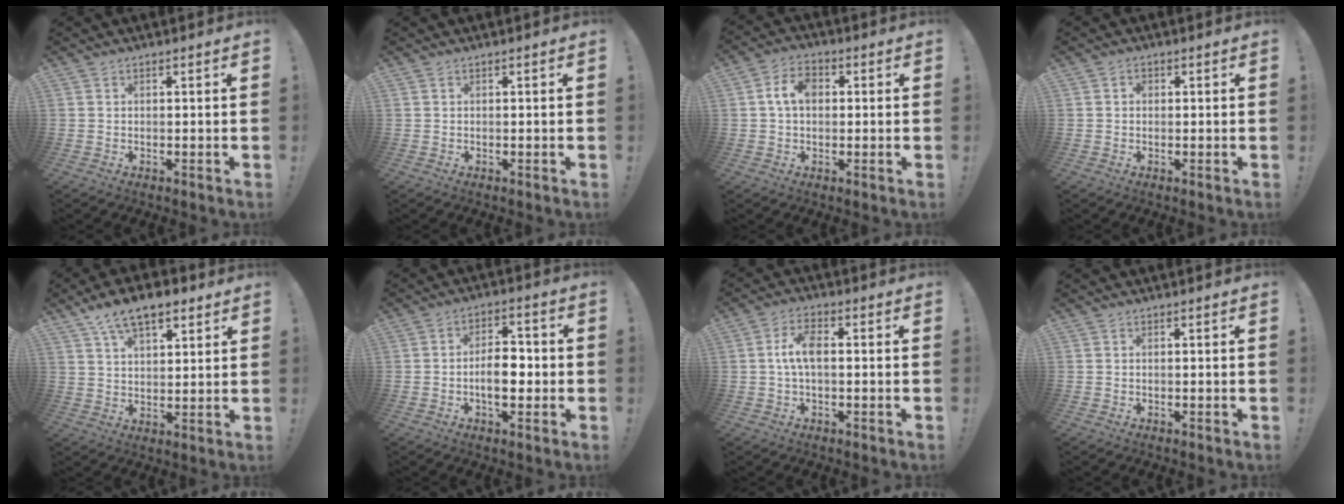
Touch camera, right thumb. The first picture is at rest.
{"total": 0.0}
{"total": 7.3, "force": [0.9, 4.9, 5.3], "torque": [-0.092, 0.017, 0.018]}
{"total": 1.2, "force": [0.0, 1.1, 0.5], "torque": [-0.010, 0.005, -0.002]}
{"total": 10.9, "force": [6.8, 5.1, 6.8], "torque": [-0.109, -0.020, 0.124]}
{"total": 8.8, "force": [-1.8, 5.2, 6.9], "torque": [-0.113, 0.012, -0.036]}
{"total": 6.7, "force": [0.1, 3.2, 5.9], "torque": [-0.126, 0.013, 0.003]}
{"total": 0.0}